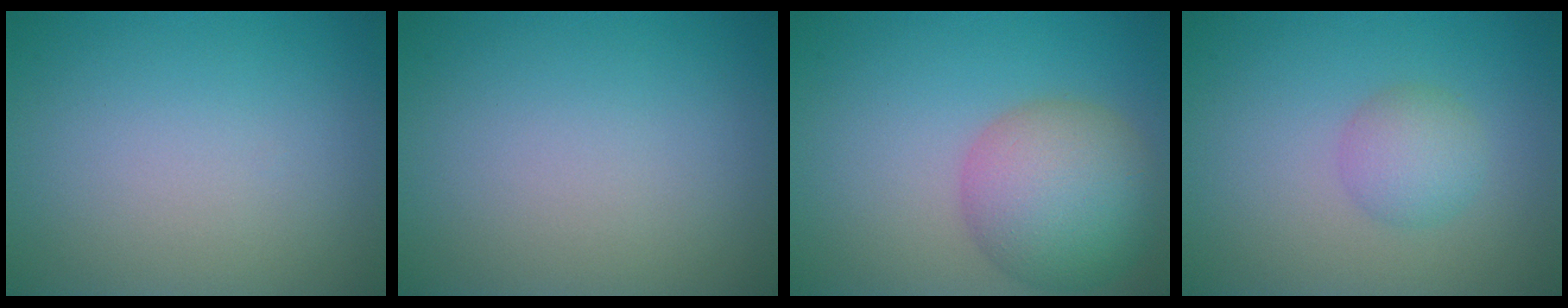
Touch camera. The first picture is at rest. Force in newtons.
{"total": 0.0}
{"total": 7.3, "press": 7.3, "slide": 0.3}
{"total": 2.5, "press": 2.4, "slide": 0.2}